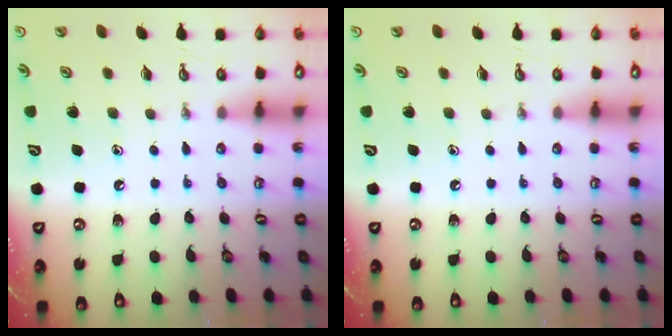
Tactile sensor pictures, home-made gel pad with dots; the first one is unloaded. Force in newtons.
{"total": 0.0}